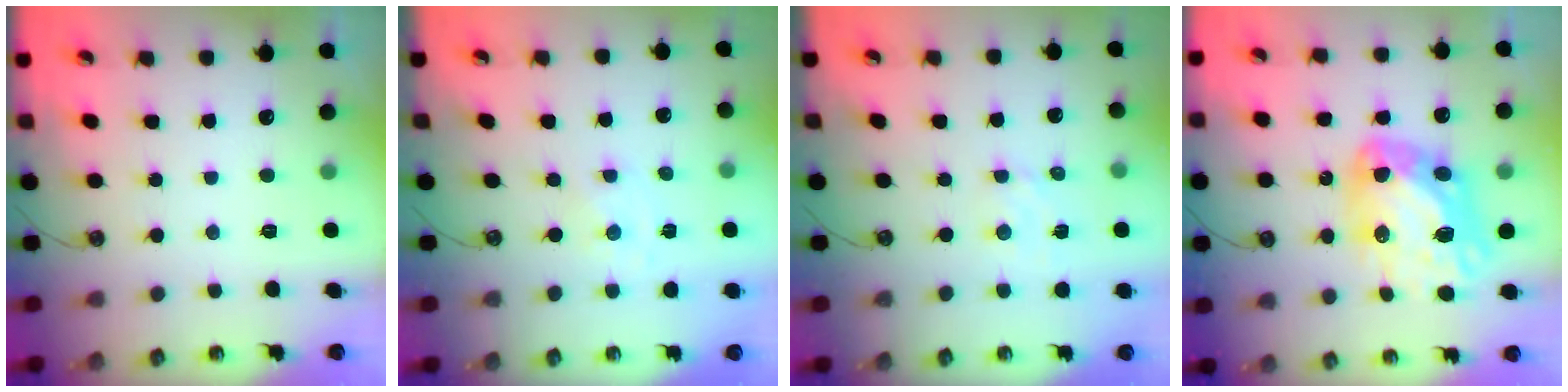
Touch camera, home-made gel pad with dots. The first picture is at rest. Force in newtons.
{"total": 0.0}
{"total": 2.8, "press": 2.7, "slide": 0.4}
{"total": 18.0, "press": 17.9, "slide": 1.8}